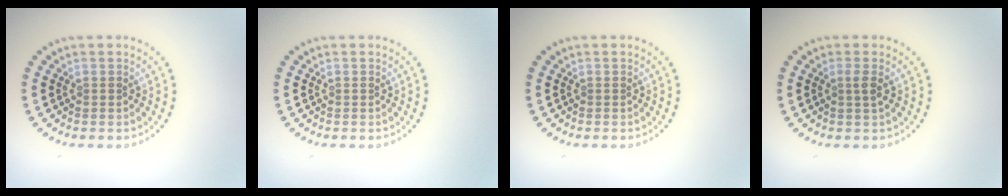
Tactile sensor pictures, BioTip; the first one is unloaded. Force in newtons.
{"total": 0.0}
{"total": 0.0}
{"total": 1.2, "press": 1.0, "slide": 0.8}